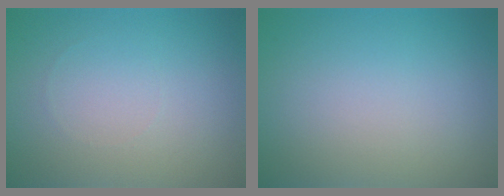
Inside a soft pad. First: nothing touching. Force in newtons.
{"total": 0.0}